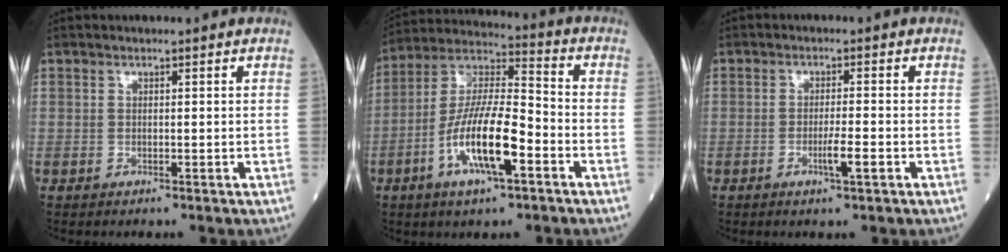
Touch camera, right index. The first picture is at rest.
{"total": 14.0, "force": [-5.0, 2.9, 12.7], "torque": [-0.252, -0.001, -0.091]}
{"total": 3.1, "force": [-1.2, -0.1, 2.8], "torque": [-0.050, -0.003, -0.019]}